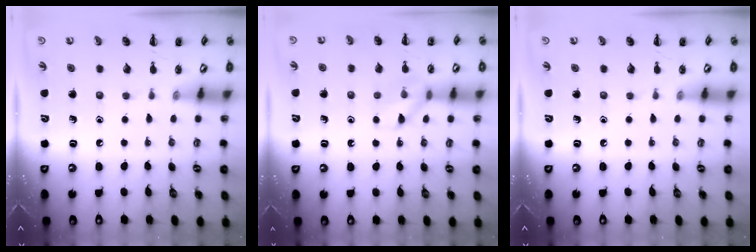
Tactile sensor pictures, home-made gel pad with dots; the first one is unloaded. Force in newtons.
{"total": 8.7, "press": 8.7, "slide": 0.5}
{"total": 0.0}